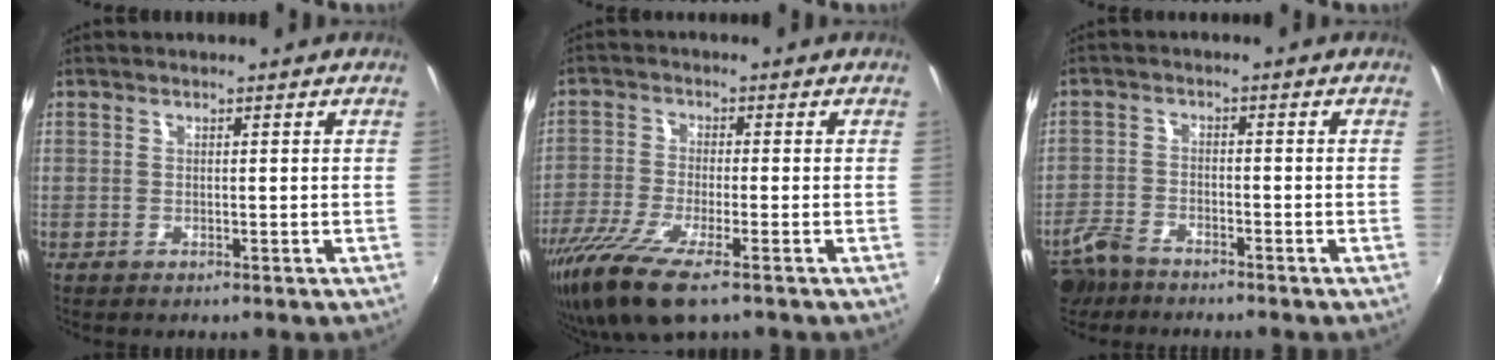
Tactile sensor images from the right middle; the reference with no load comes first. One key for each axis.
{"total": 11.3, "fx": -7.5, "fy": 2.3, "fz": 8.1, "tx": -0.186, "ty": -0.043, "tz": -0.144}
{"total": 5.8, "fx": -4.7, "fy": 2.5, "fz": 2.1, "tx": -0.063, "ty": -0.002, "tz": -0.091}